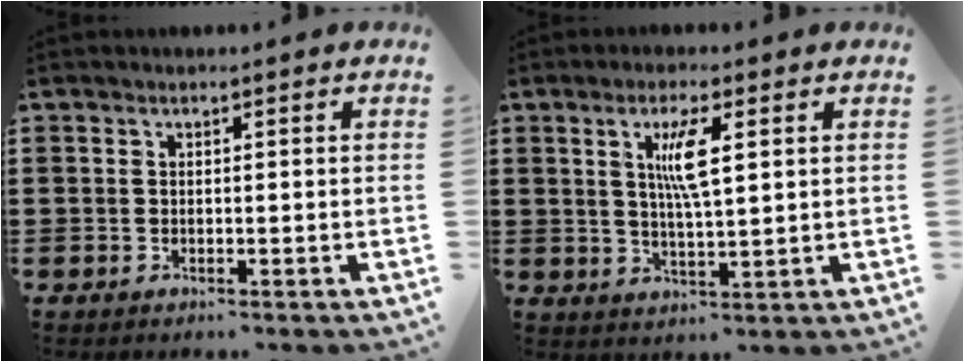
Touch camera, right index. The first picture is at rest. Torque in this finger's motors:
{"motor_torque": [0.23, -0.08, 0.24, 0.07]}